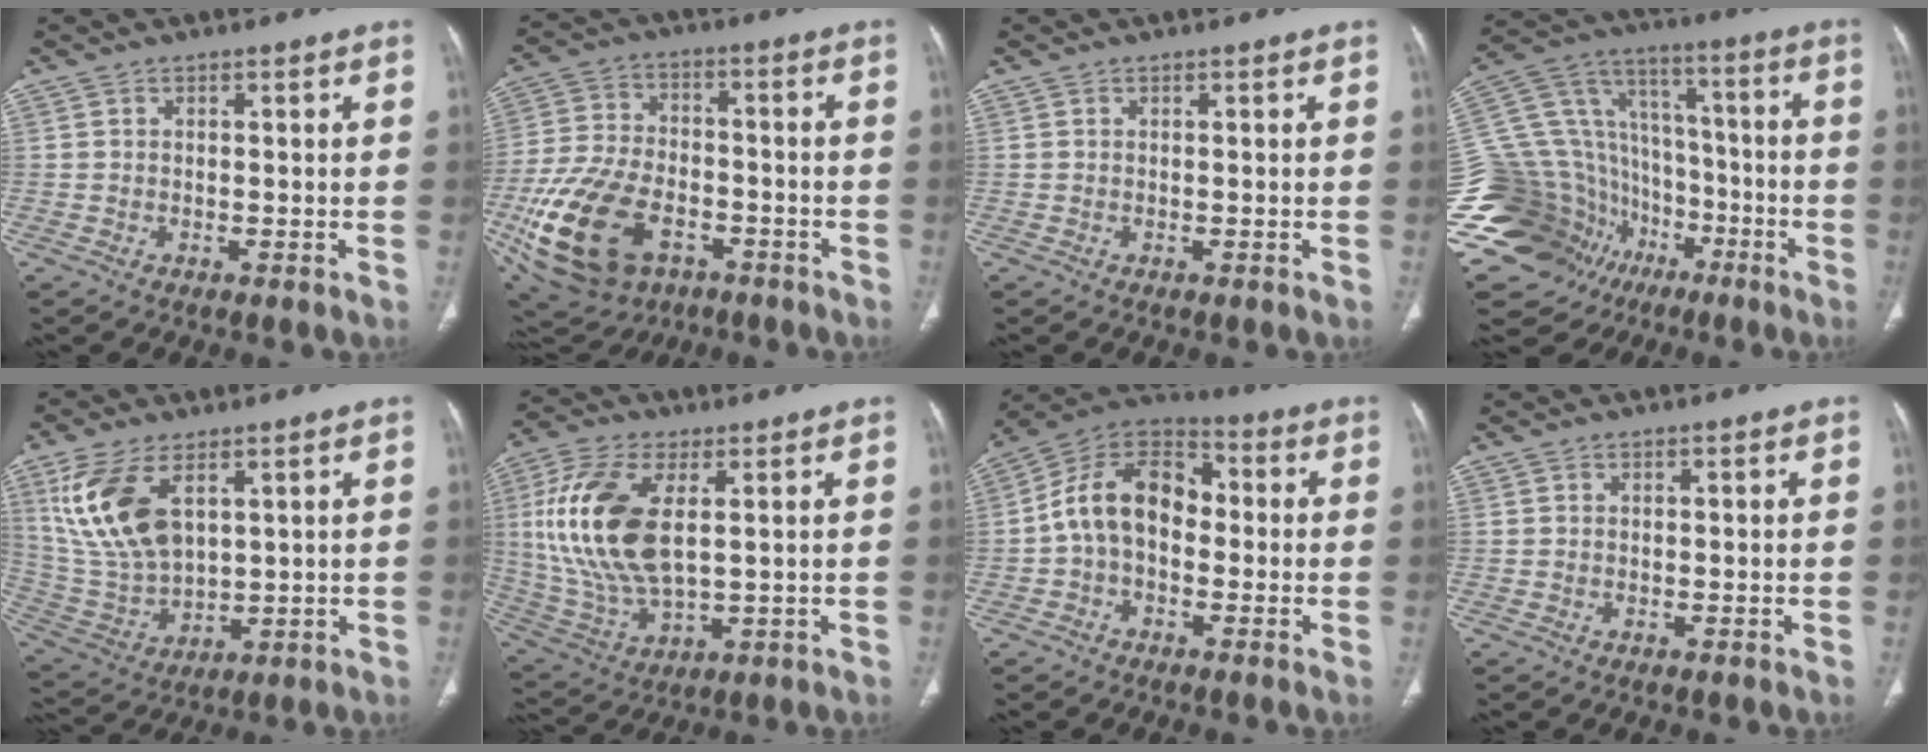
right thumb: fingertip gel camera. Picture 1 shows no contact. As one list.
[{"total": 22.3, "force": [-8.1, 15.0, 14.5], "torque": [-0.316, 0.021, -0.127]}, {"total": 0.0}, {"total": 35.6, "force": [-14.5, 26.5, 18.8], "torque": [-0.449, 0.089, -0.238]}, {"total": 14.9, "force": [5.8, 8.1, 11.1], "torque": [-0.227, -0.020, 0.133]}, {"total": 18.1, "force": [3.3, 9.4, 15.2], "torque": [-0.323, -0.009, 0.071]}, {"total": 12.9, "force": [-0.2, 9.3, 8.9], "torque": [-0.138, 0.041, -0.019]}, {"total": 0.0}]